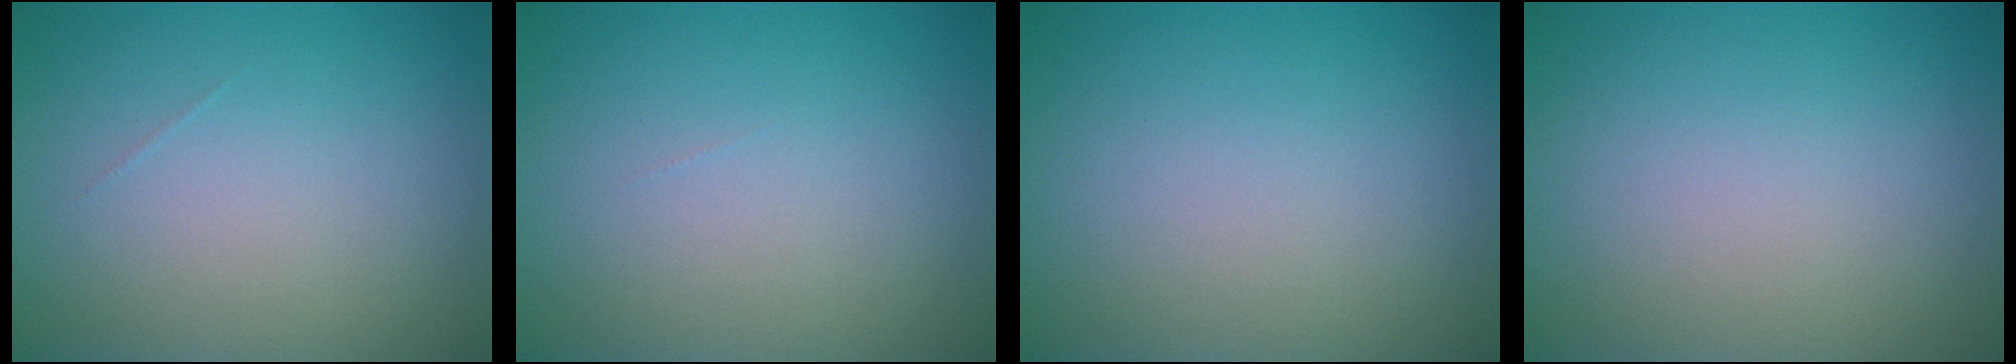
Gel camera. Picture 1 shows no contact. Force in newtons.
{"total": 0.0}
{"total": 0.0}
{"total": 0.0}